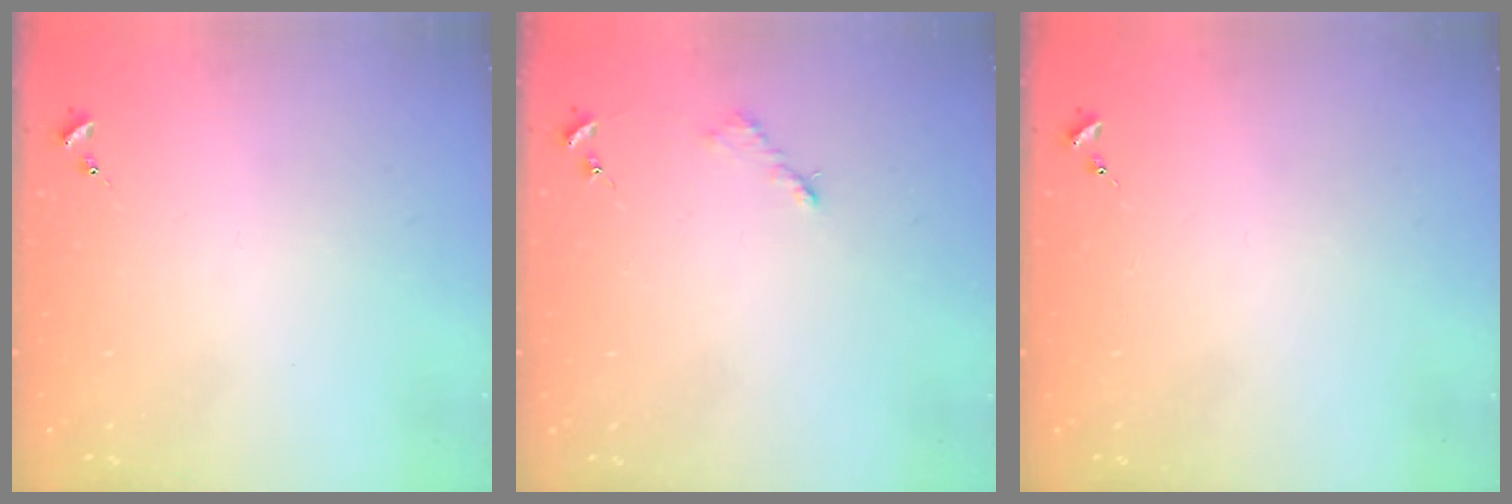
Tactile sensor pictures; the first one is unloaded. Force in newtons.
{"total": 2.6, "press": 2.6, "slide": 0.4}
{"total": 0.0}